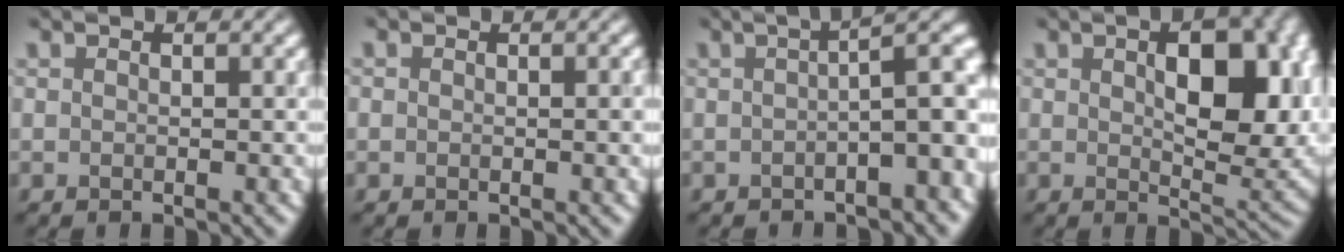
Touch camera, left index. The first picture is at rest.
{"total": 0.9, "force": [0.0, 0.6, 0.7], "torque": [-0.005, -0.003, 0.002]}
{"total": 7.0, "force": [-0.5, 2.1, 6.6], "torque": [-0.064, 0.015, -0.011]}
{"total": 9.4, "force": [1.6, 4.4, 8.1], "torque": [-0.109, 0.000, 0.031]}